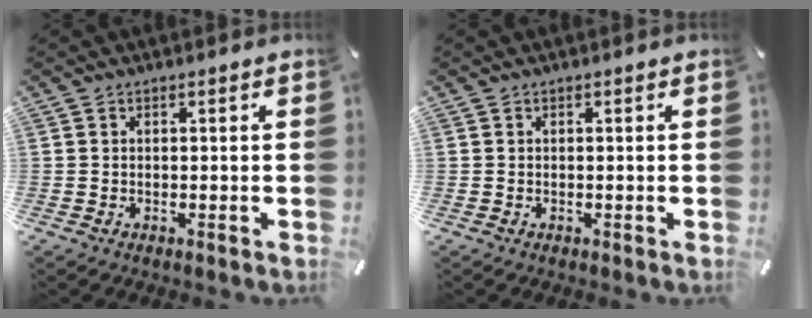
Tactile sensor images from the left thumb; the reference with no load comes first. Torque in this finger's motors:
{"motor_torque": [-0.02, -0.01, 0.00, 0.00, 0.00]}